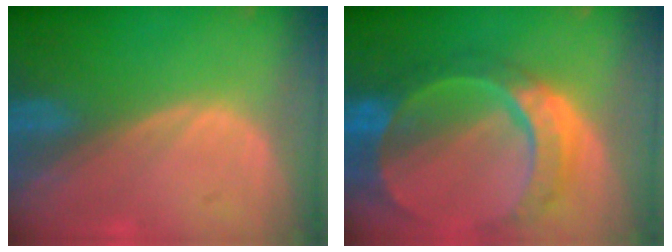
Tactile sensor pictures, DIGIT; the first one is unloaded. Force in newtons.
{"total": 11.0, "press": 9.3, "slide": 5.8}